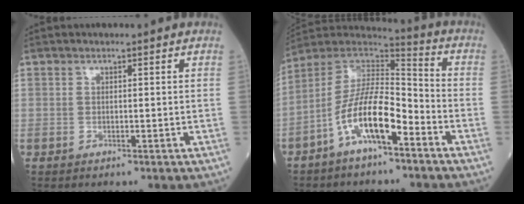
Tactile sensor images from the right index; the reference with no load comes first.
{"total": 12.7, "force": [-6.0, 3.5, 10.6], "torque": [-0.198, 0.016, -0.112]}